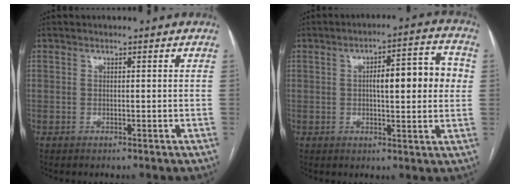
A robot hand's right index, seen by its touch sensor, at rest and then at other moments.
{"total": 10.4, "force": [1.2, 2.3, 10.1], "torque": [-0.140, 0.029, 0.018]}